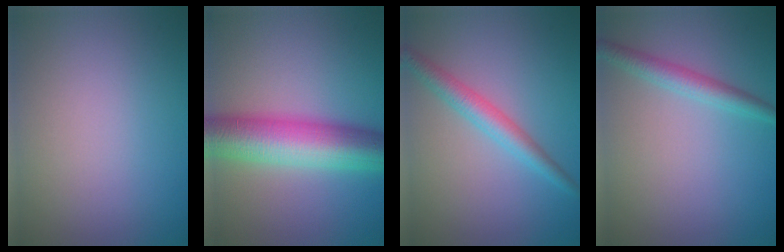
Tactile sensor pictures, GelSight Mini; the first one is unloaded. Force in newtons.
{"total": 9.0, "press": 9.0, "slide": 0.1}
{"total": 3.0, "press": 3.0, "slide": 0.0}
{"total": 2.4, "press": 2.4, "slide": 0.1}